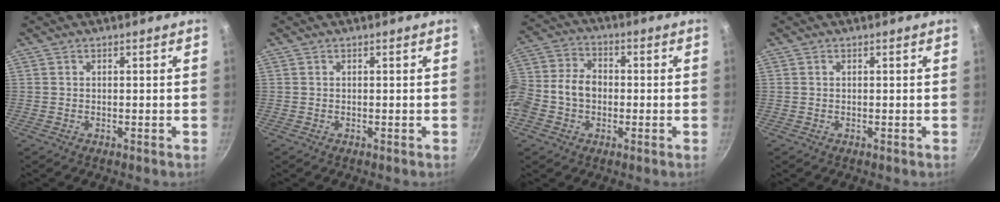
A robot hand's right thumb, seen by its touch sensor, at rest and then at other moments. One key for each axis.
{"total": 0.0}
{"total": 13.1, "fx": -2.1, "fy": 10.0, "fz": 8.2, "tx": -0.152, "ty": 0.042, "tz": -0.053}
{"total": 0.0}